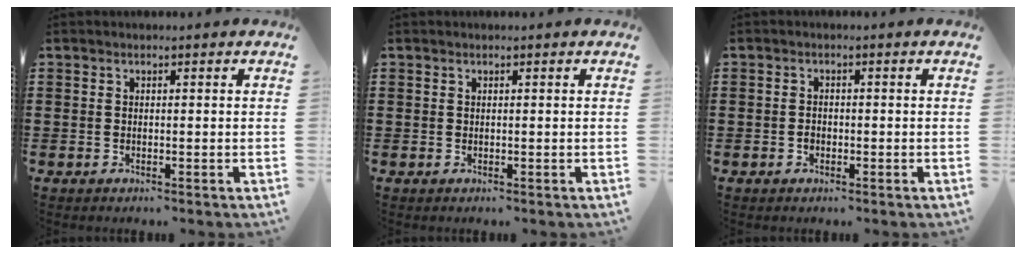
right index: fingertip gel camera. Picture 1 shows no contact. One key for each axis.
{"total": 0.0}
{"total": 0.9, "fx": -0.4, "fy": 0.7, "fz": 0.5, "tx": -0.011, "ty": 0.002, "tz": -0.008}